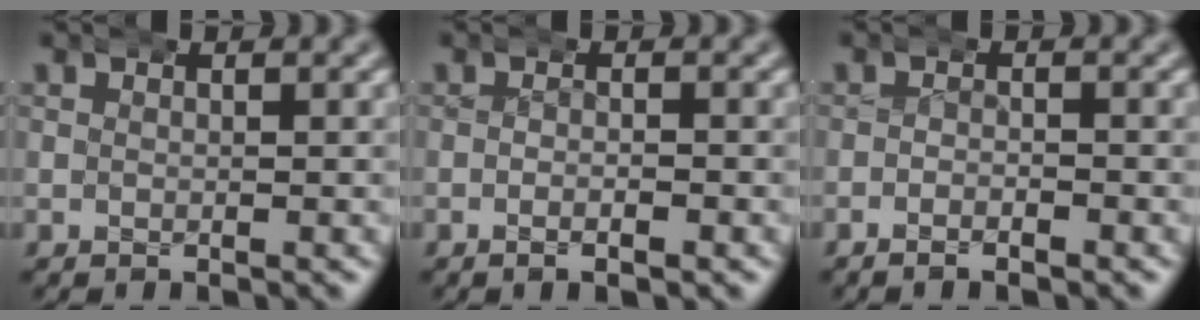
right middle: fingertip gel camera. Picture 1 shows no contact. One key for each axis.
{"total": 1.1, "fx": -0.7, "fy": 0.1, "fz": 0.8, "tx": -0.017, "ty": 0.003, "tz": -0.018}
{"total": 1.8, "fx": -1.6, "fy": 0.5, "fz": 0.6, "tx": -0.012, "ty": -0.005, "tz": -0.028}